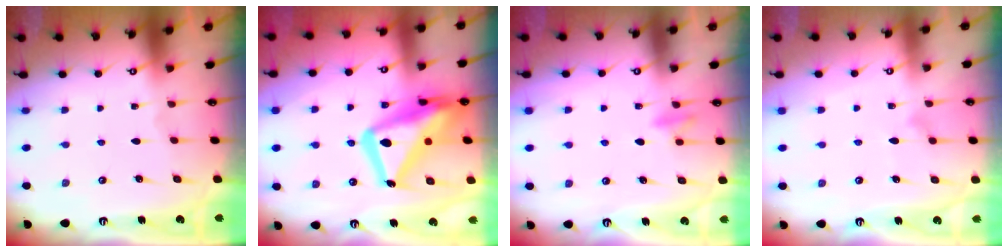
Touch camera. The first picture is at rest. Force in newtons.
{"total": 21.0, "press": 20.9, "slide": 1.8}
{"total": 6.8, "press": 6.7, "slide": 1.0}
{"total": 8.0, "press": 7.9, "slide": 0.5}